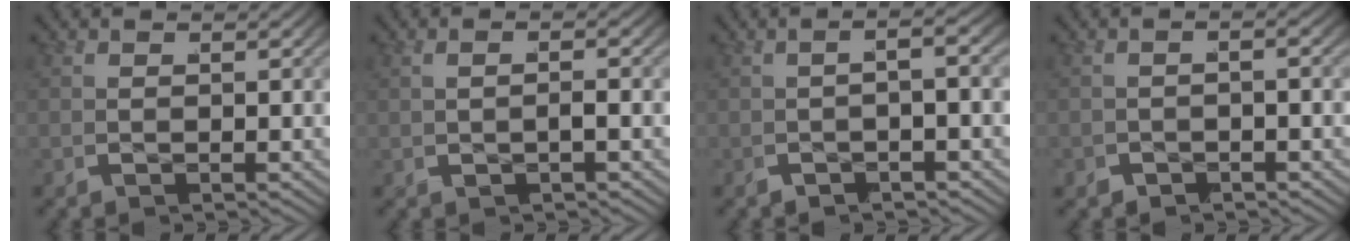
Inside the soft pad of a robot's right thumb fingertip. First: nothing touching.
{"total": 0.8, "force": [-0.2, 0.1, 0.7], "torque": [-0.024, 0.000, -0.003]}
{"total": 1.1, "force": [-0.6, -0.7, 0.6], "torque": [-0.024, 0.013, -0.013]}
{"total": 1.5, "force": [-1.5, 0.3, 0.0], "torque": [-0.015, -0.006, -0.025]}